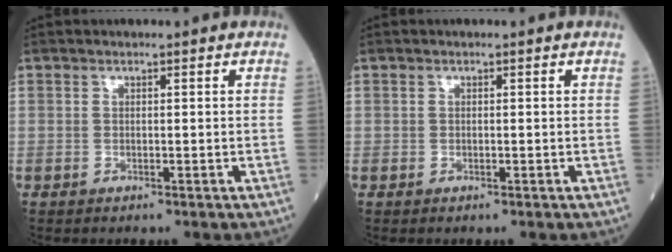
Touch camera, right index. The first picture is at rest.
{"total": 0.0}